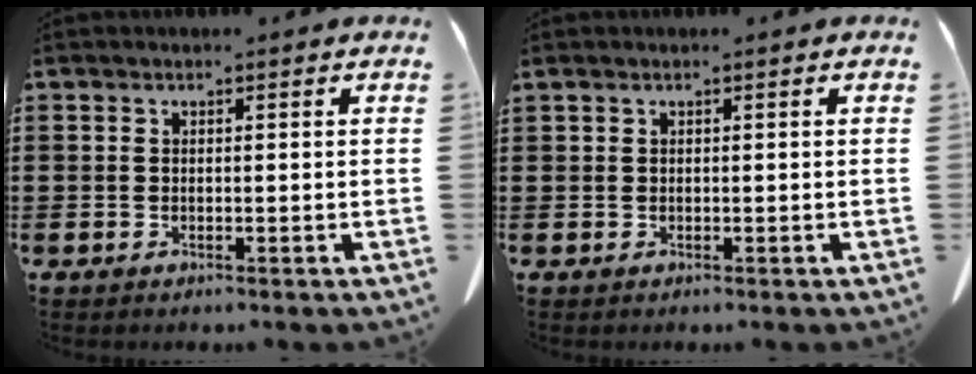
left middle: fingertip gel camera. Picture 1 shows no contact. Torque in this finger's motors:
{"motor_torque": [0.71, 0.00, 0.40, 0.21]}